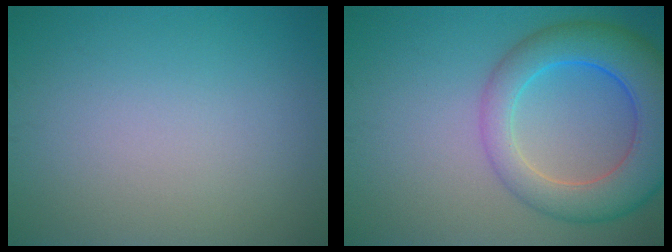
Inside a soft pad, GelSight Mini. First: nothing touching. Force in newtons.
{"total": 8.3, "press": 8.3, "slide": 0.5}